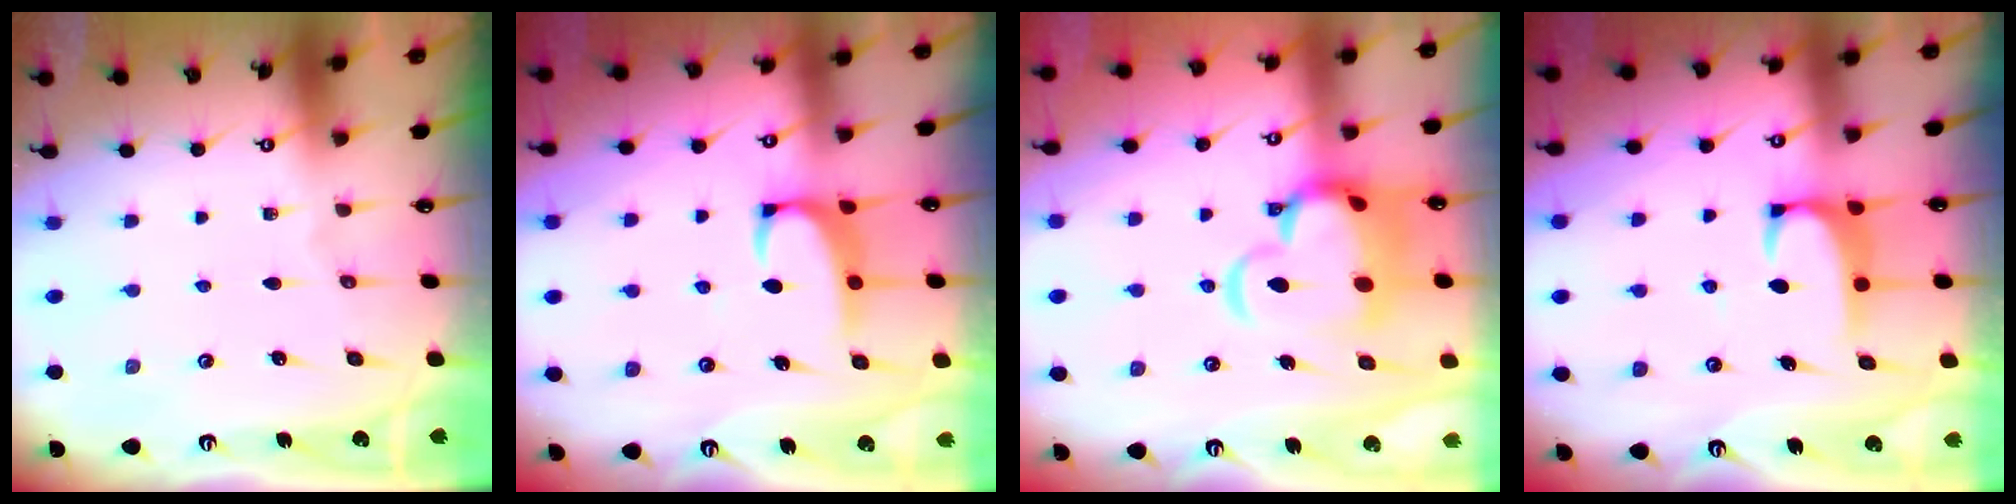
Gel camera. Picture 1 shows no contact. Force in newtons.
{"total": 2.4, "press": 2.3, "slide": 0.7}
{"total": 10.8, "press": 10.6, "slide": 2.0}
{"total": 1.9, "press": 1.9, "slide": 0.3}